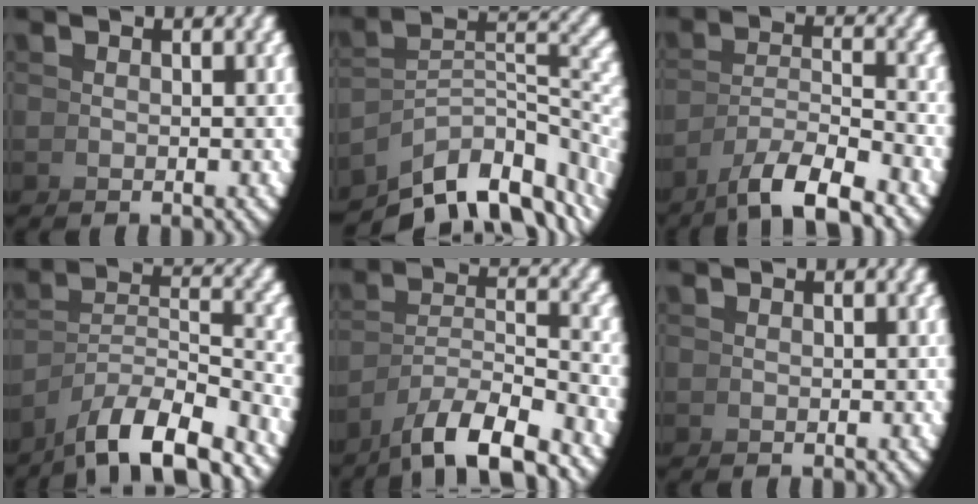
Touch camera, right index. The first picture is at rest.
{"total": 10.0, "force": [-3.7, 5.8, 7.2], "torque": [-0.106, -0.028, -0.046]}
{"total": 6.2, "force": [-3.4, 2.9, 4.2], "torque": [-0.073, -0.018, -0.046]}
{"total": 8.5, "force": [-4.6, 4.7, 5.3], "torque": [-0.090, -0.031, -0.060]}
{"total": 7.4, "force": [-4.1, 4.1, 4.7], "torque": [-0.081, -0.024, -0.055]}
{"total": 0.0}